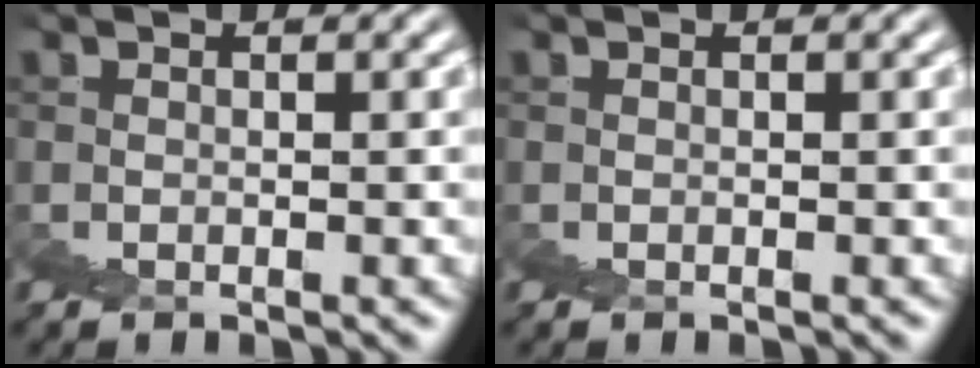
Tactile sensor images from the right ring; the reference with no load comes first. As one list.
[{"total": 0.0}]